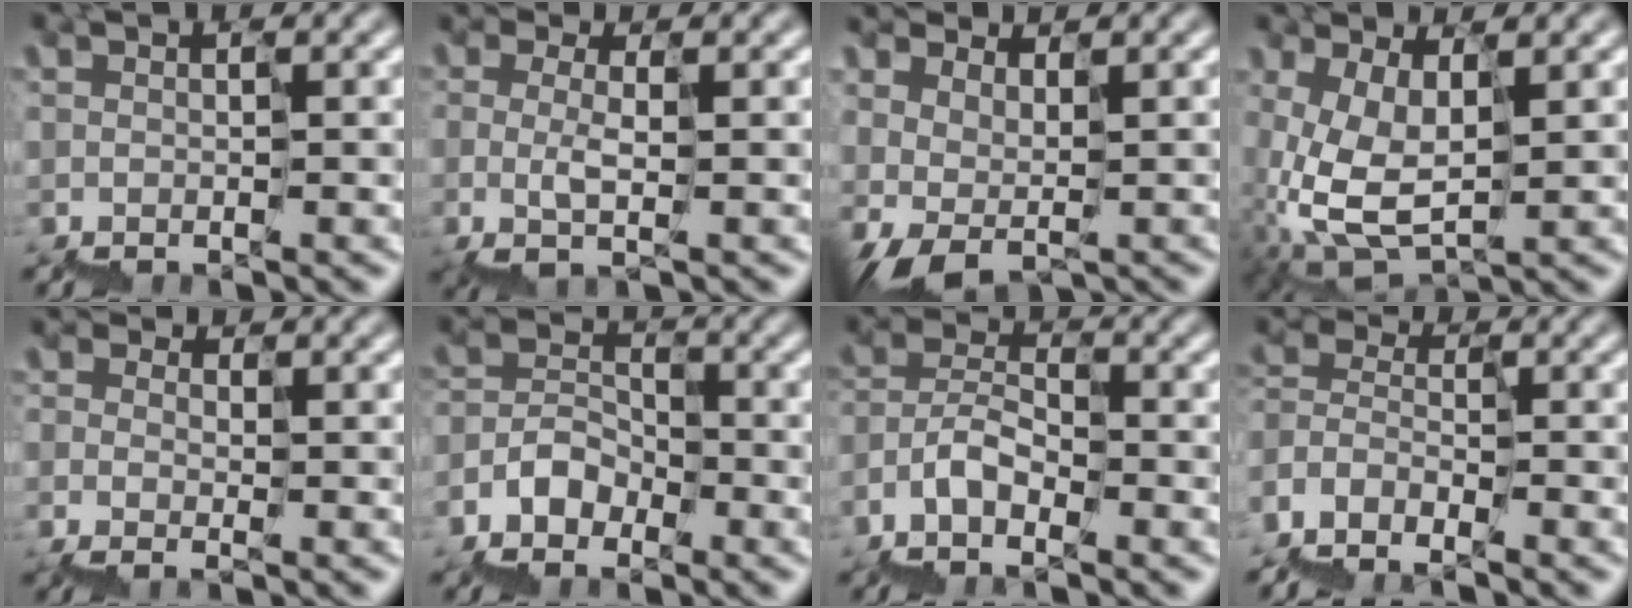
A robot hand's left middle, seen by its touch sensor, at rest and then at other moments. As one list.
[{"total": 1.0, "force": [0.3, 0.4, 0.9], "torque": [-0.027, 0.002, 0.011]}, {"total": 2.0, "force": [0.6, 1.1, 1.6], "torque": [-0.034, 0.007, 0.028]}, {"total": 5.2, "force": [0.3, 2.8, 4.3], "torque": [-0.121, 0.003, 0.020]}, {"total": 1.0, "force": [-0.7, 0.5, 0.5], "torque": [-0.012, -0.003, -0.009]}, {"total": 3.0, "force": [-2.2, 2.0, 0.4], "torque": [-0.011, 0.015, -0.041]}, {"total": 4.0, "force": [-3.0, 2.0, 1.7], "torque": [-0.033, 0.015, -0.055]}, {"total": 3.8, "force": [-3.5, 1.4, 0.3], "torque": [-0.009, 0.008, -0.062]}]